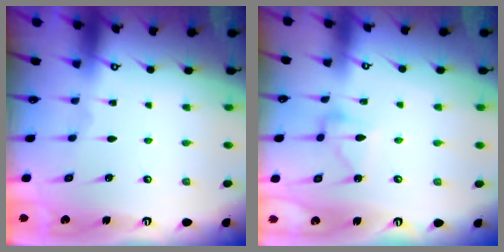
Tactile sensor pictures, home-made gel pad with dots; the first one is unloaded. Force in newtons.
{"total": 6.5, "press": 6.5, "slide": 0.1}